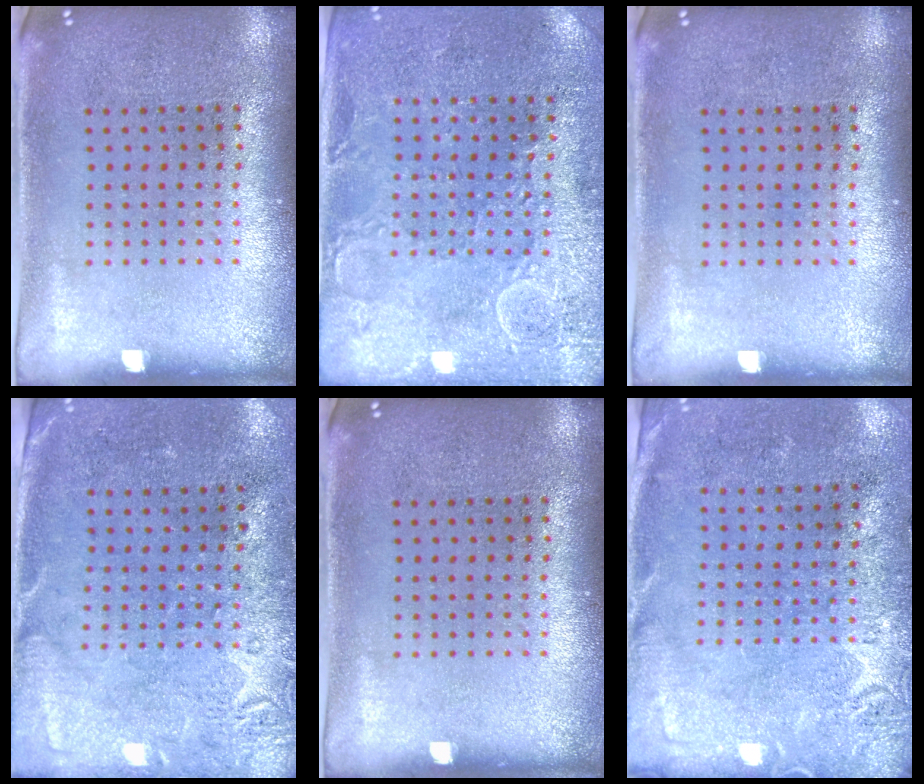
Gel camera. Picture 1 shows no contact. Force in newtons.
{"total": 2.8, "press": 2.7, "slide": 0.8}
{"total": 0.0}
{"total": 2.7, "press": 2.2, "slide": 1.5}
{"total": 0.0}
{"total": 2.6, "press": 2.2, "slide": 1.4}